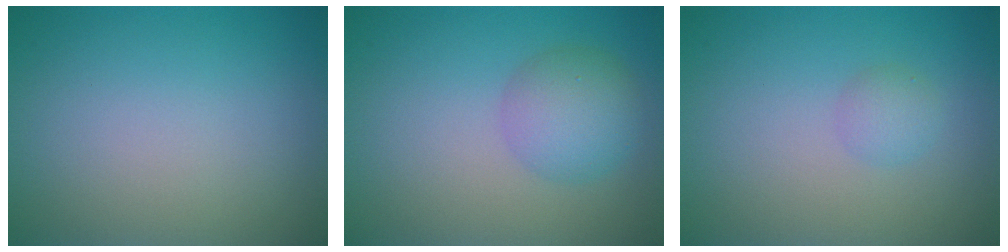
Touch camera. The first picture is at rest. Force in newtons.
{"total": 3.7, "press": 3.7, "slide": 0.1}
{"total": 1.3, "press": 1.3, "slide": 0.1}